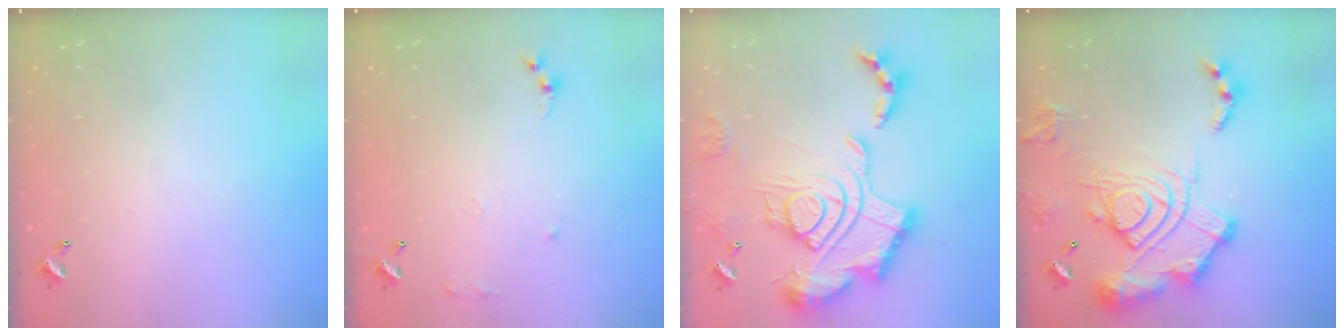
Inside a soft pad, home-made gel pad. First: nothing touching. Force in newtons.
{"total": 7.5, "press": 7.4, "slide": 0.8}
{"total": 3.0, "press": 2.4, "slide": 1.8}
{"total": 20.2, "press": 20.0, "slide": 2.4}